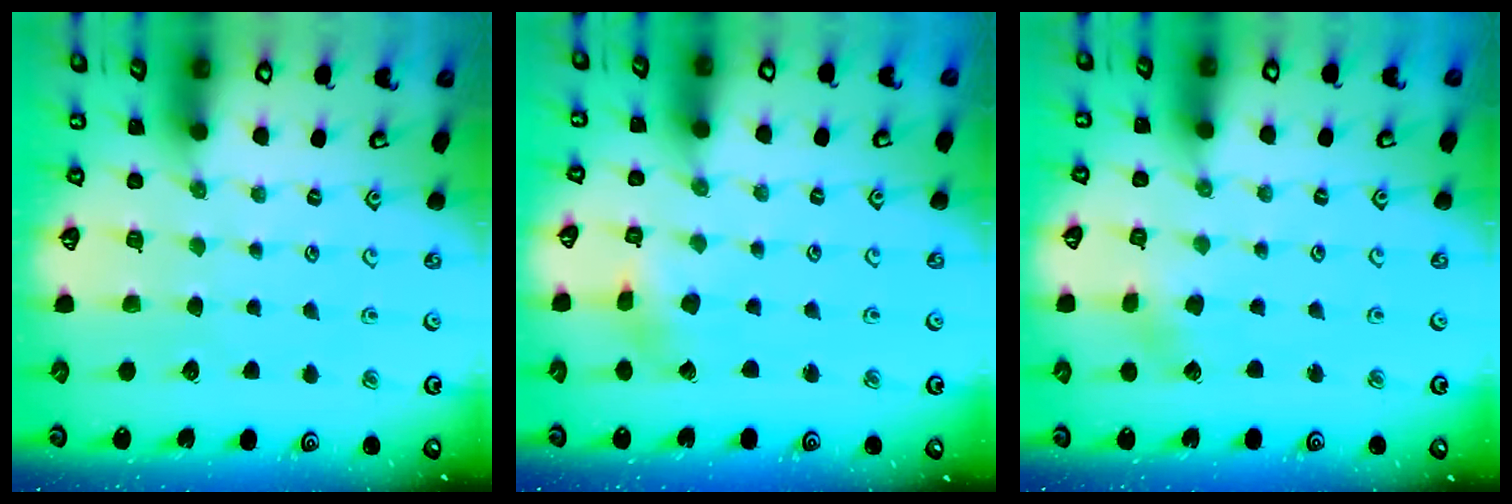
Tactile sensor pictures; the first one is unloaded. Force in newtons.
{"total": 2.0, "press": 2.0, "slide": 0.3}
{"total": 2.7, "press": 2.7, "slide": 0.4}